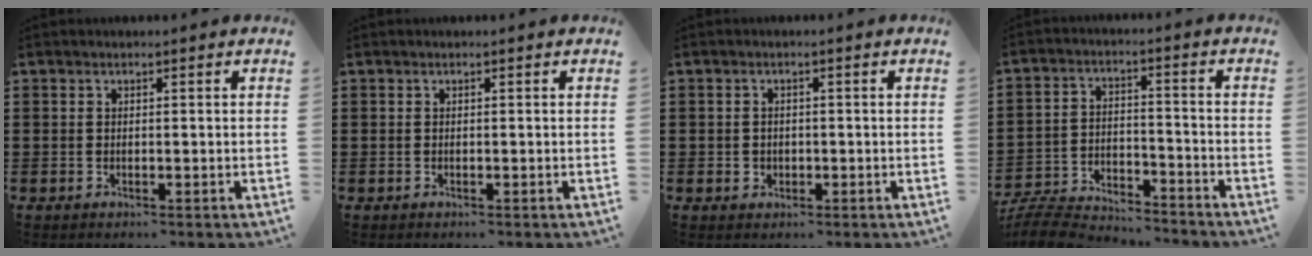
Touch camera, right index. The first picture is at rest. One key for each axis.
{"total": 0.0}
{"total": 1.3, "fx": -0.3, "fy": 1.2, "fz": 0.4, "tx": -0.014, "ty": 0.001, "tz": -0.006}
{"total": 6.7, "fx": -6.5, "fy": 0.7, "fz": 1.1, "tx": -0.040, "ty": 0.003, "tz": -0.134}